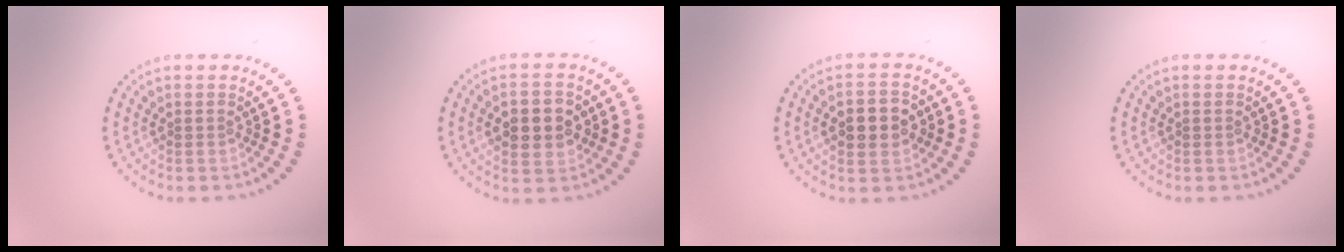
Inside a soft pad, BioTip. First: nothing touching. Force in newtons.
{"total": 4.6, "press": 4.6, "slide": 0.1}
{"total": 4.6, "press": 4.6, "slide": 0.3}
{"total": 0.0}